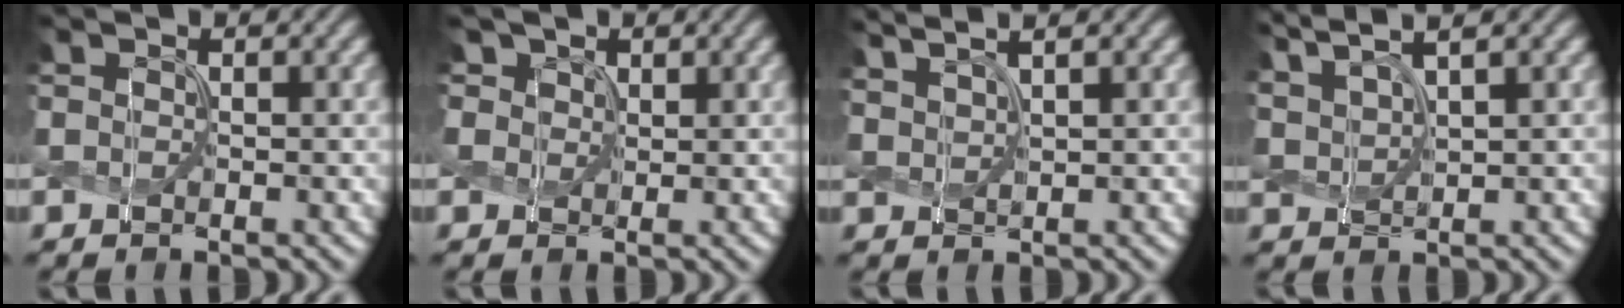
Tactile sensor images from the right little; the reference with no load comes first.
{"total": 3.3, "force": [1.8, 2.4, 1.2], "torque": [-0.044, 0.005, 0.029]}
{"total": 3.8, "force": [2.9, 0.8, 2.3], "torque": [-0.032, 0.023, 0.030]}
{"total": 5.1, "force": [4.2, 0.8, 2.9], "torque": [-0.078, 0.019, 0.070]}